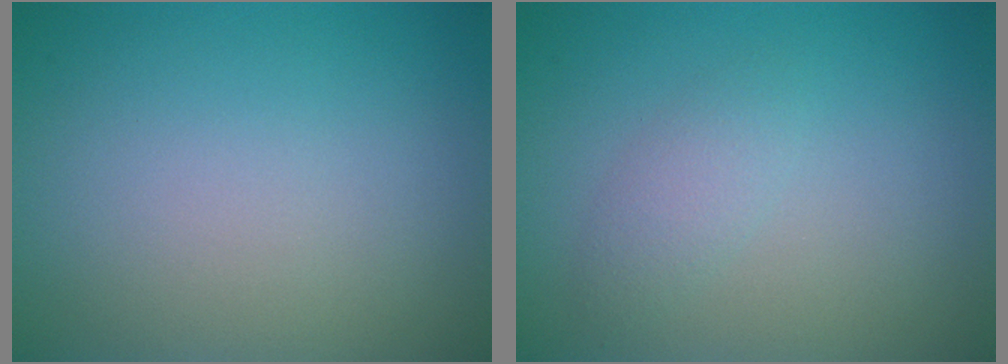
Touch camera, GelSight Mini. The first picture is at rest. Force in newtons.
{"total": 1.6, "press": 1.6, "slide": 0.1}